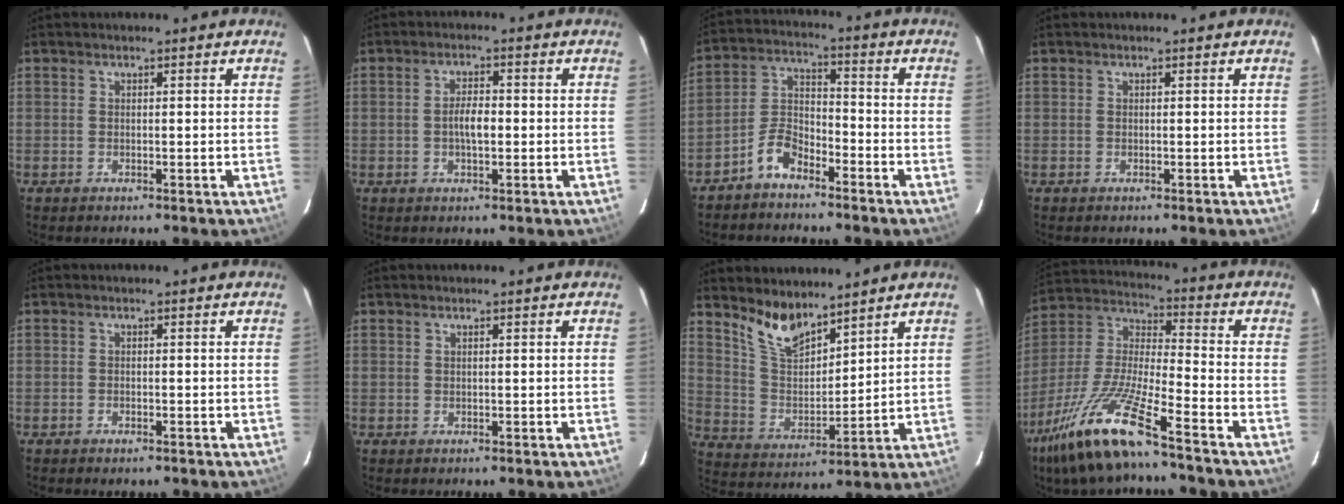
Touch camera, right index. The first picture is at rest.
{"total": 3.7, "force": [-0.5, 1.5, 3.4], "torque": [-0.063, 0.004, -0.007]}
{"total": 6.6, "force": [-4.9, 3.0, 3.3], "torque": [-0.079, 0.019, -0.099]}
{"total": 0.0}
{"total": 0.9, "force": [-0.7, 0.6, 0.3], "torque": [-0.006, -0.001, -0.012]}
{"total": 0.0}
{"total": 9.7, "force": [7.8, 3.5, 4.5], "torque": [-0.090, -0.001, 0.159]}
{"total": 16.6, "force": [-11.3, 1.8, 12.1], "torque": [-0.260, -0.018, -0.225]}